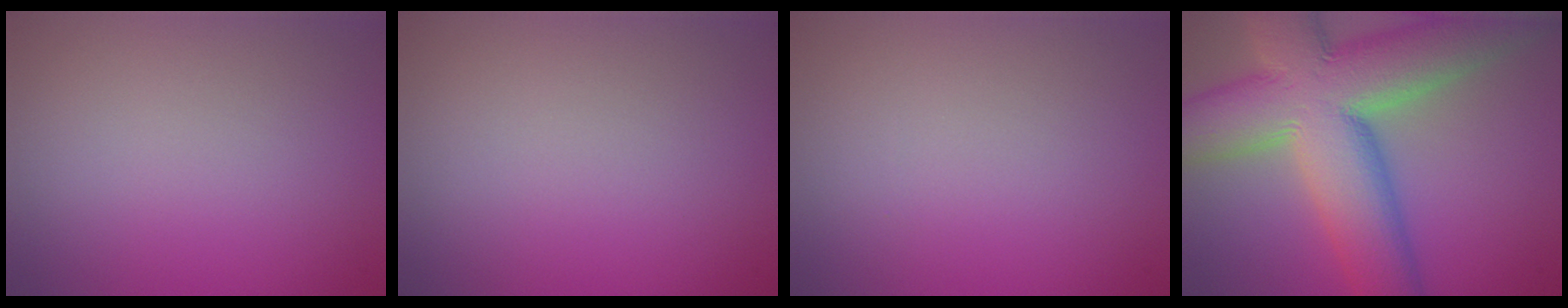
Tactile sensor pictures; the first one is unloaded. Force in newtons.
{"total": 0.0}
{"total": 0.0}
{"total": 15.7, "press": 15.7, "slide": 1.0}